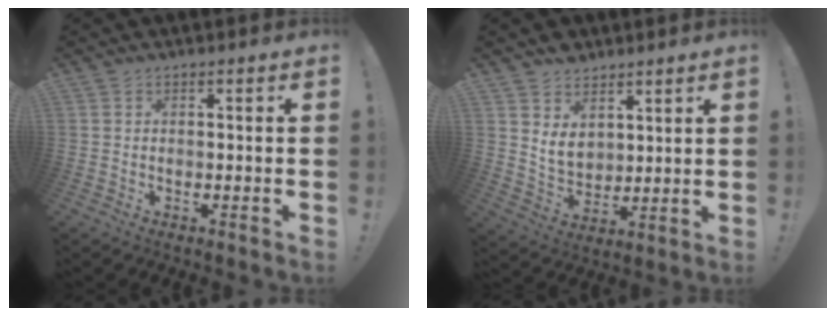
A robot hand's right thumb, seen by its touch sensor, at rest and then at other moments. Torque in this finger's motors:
{"motor_torque": [-0.01, 0.09, 0.08, -0.08, 0.00]}